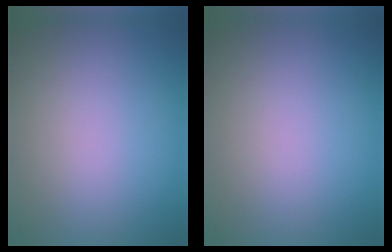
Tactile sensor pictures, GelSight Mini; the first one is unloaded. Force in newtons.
{"total": 0.0}